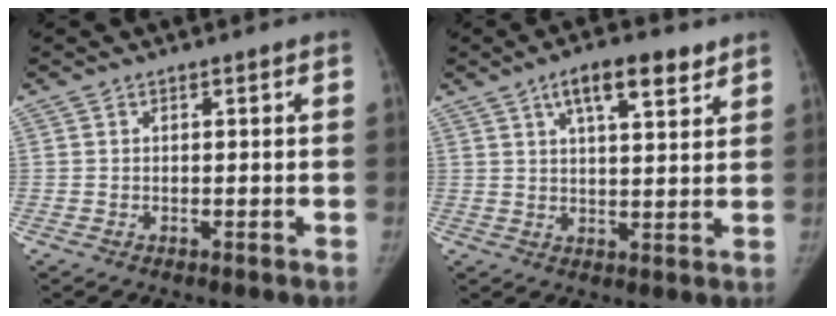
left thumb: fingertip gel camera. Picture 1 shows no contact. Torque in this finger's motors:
{"motor_torque": [0.22, 0.07, 0.95, -0.98, 0.08]}